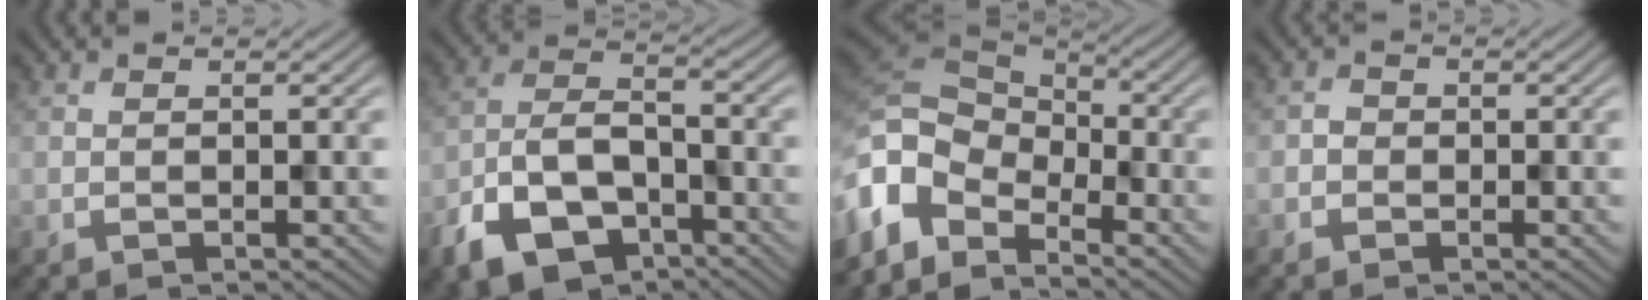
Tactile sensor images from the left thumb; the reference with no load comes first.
{"total": 10.4, "force": [-6.0, 5.5, 6.3], "torque": [-0.131, -0.009, -0.123]}
{"total": 10.0, "force": [-3.9, 6.6, 6.4], "torque": [-0.163, -0.009, -0.081]}
{"total": 1.2, "force": [-0.4, 1.1, 0.3], "torque": [-0.001, 0.000, -0.012]}